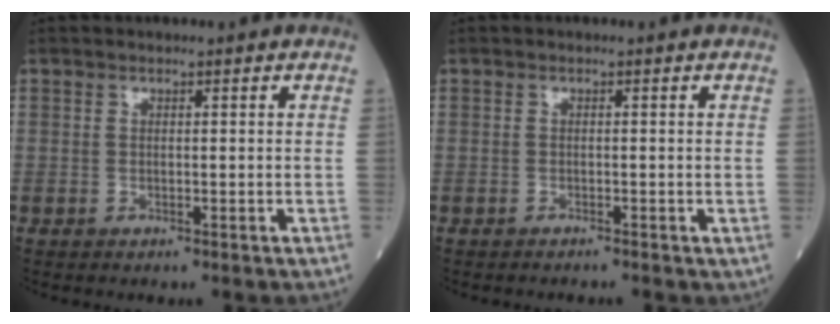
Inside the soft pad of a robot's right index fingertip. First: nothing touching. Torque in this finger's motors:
{"motor_torque": [0.38, -0.41, 0.02, 0.02]}